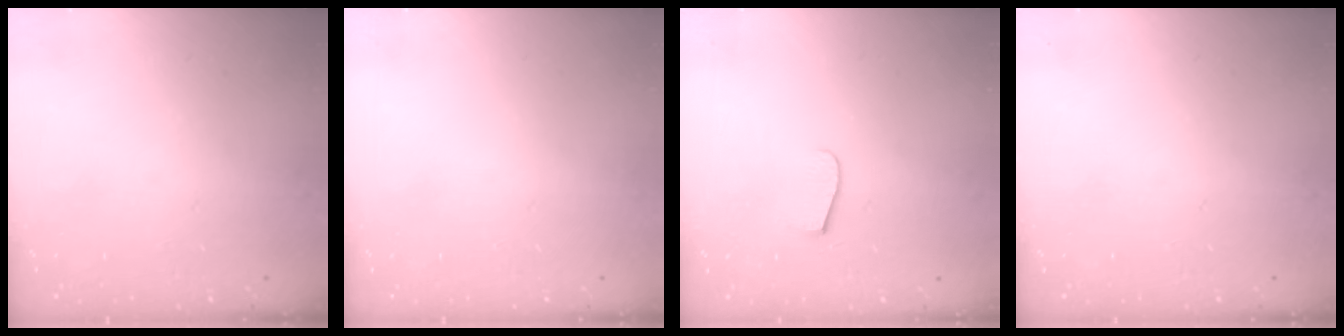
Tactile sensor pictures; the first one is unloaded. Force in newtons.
{"total": 0.0}
{"total": 6.2, "press": 6.2, "slide": 0.4}
{"total": 0.0}